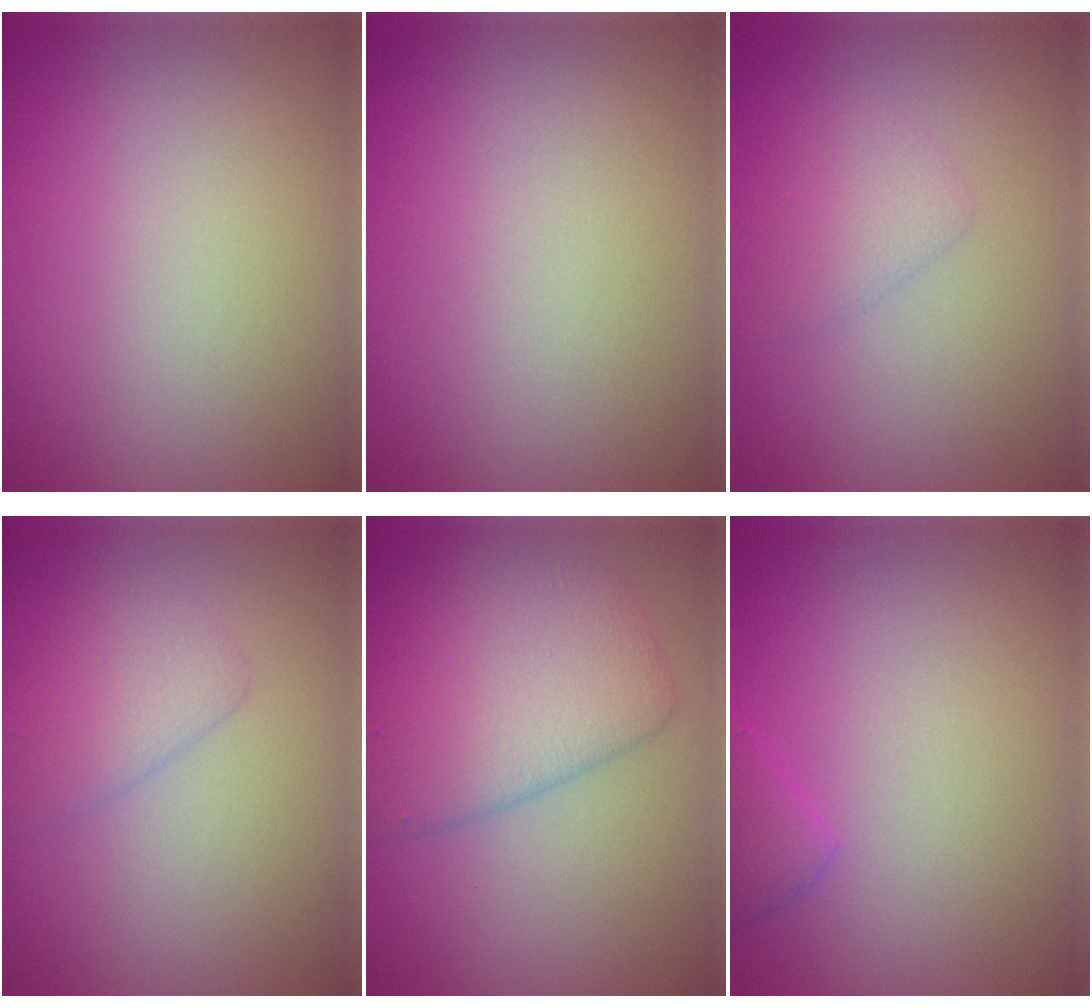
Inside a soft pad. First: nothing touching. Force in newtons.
{"total": 0.0}
{"total": 1.7, "press": 1.7, "slide": 0.1}
{"total": 2.2, "press": 2.2, "slide": 0.1}
{"total": 6.1, "press": 6.1, "slide": 0.1}
{"total": 1.5, "press": 1.5, "slide": 0.1}